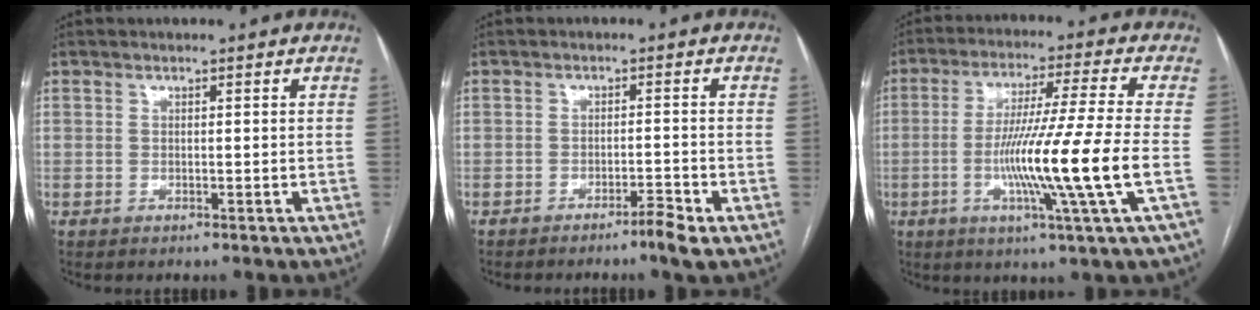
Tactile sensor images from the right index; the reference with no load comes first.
{"total": 2.9, "force": [-2.0, -0.3, 2.0], "torque": [-0.033, -0.002, -0.035]}
{"total": 14.6, "force": [-3.5, -2.5, 13.9], "torque": [-0.260, -0.020, -0.067]}